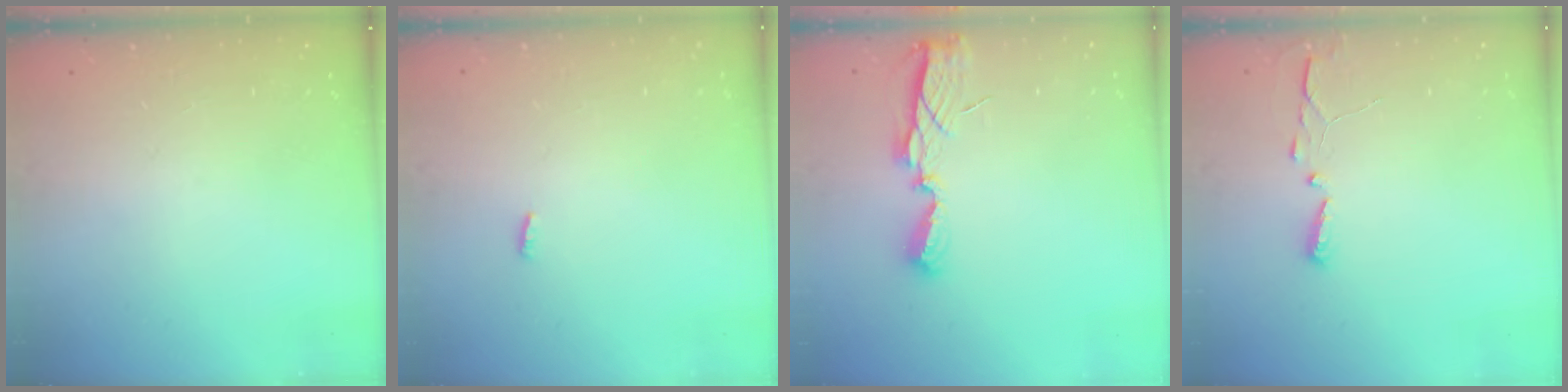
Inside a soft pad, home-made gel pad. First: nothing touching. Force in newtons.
{"total": 2.3, "press": 2.1, "slide": 0.8}
{"total": 6.2, "press": 6.2, "slide": 0.0}
{"total": 2.9, "press": 2.9, "slide": 0.4}